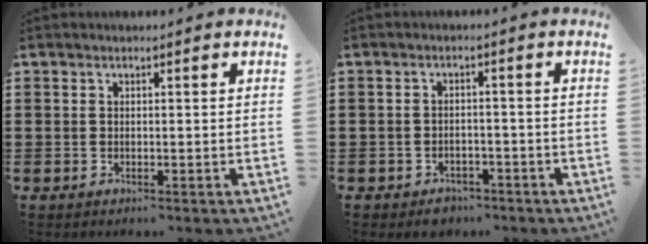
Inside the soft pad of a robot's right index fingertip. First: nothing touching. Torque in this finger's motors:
{"motor_torque": [1.21, 0.93, 0.10, 0.03]}